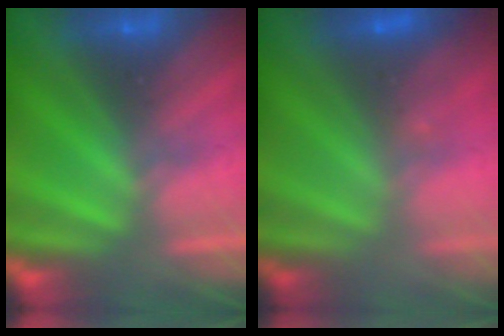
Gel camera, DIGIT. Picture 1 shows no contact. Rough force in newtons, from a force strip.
{"total": 2.9}